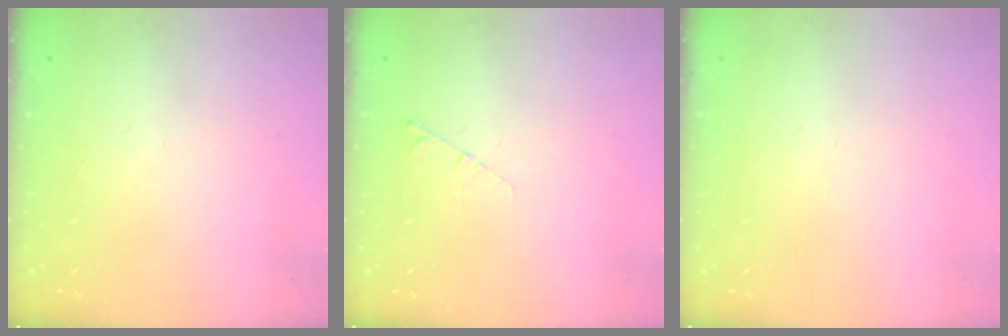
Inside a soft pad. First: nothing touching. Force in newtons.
{"total": 2.7, "press": 2.6, "slide": 0.3}
{"total": 2.7, "press": 2.6, "slide": 0.5}